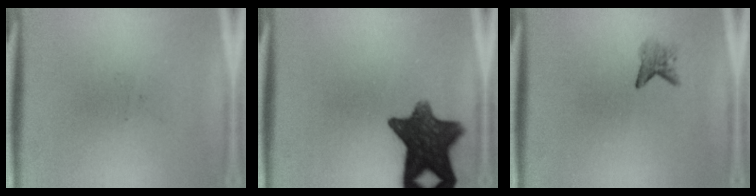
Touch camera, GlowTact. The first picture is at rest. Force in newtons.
{"total": 12.4}
{"total": 1.8}